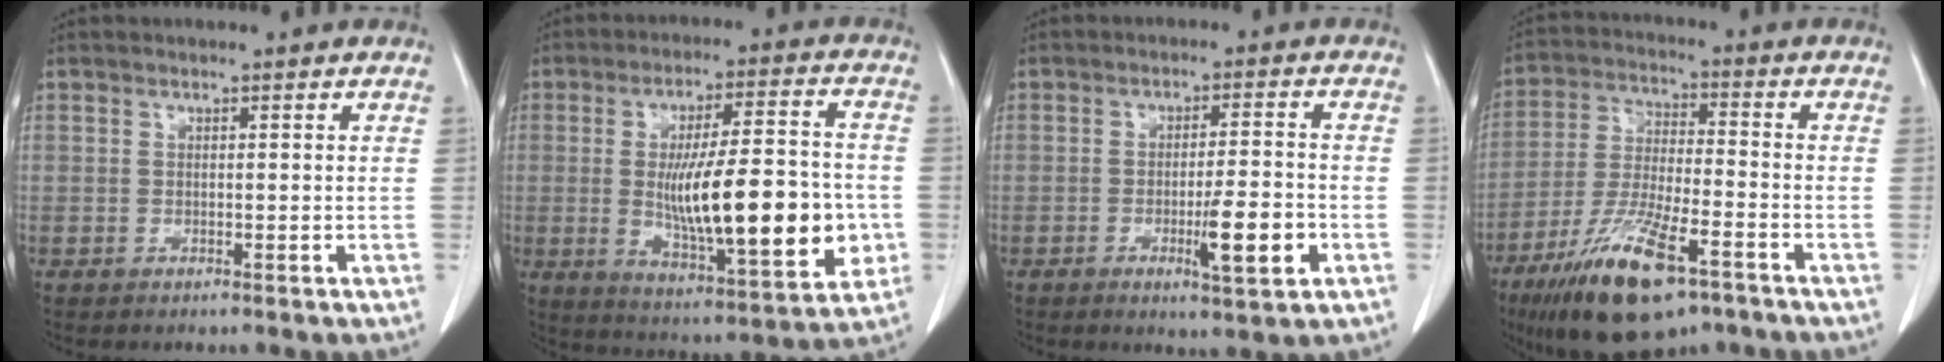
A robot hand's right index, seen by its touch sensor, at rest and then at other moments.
{"total": 20.1, "force": [-2.3, 4.4, 19.5], "torque": [-0.310, -0.003, -0.025]}
{"total": 7.4, "force": [-2.7, 0.6, 6.8], "torque": [-0.106, -0.008, -0.037]}
{"total": 15.8, "force": [-9.5, 3.8, 12.0], "torque": [-0.244, -0.030, -0.165]}